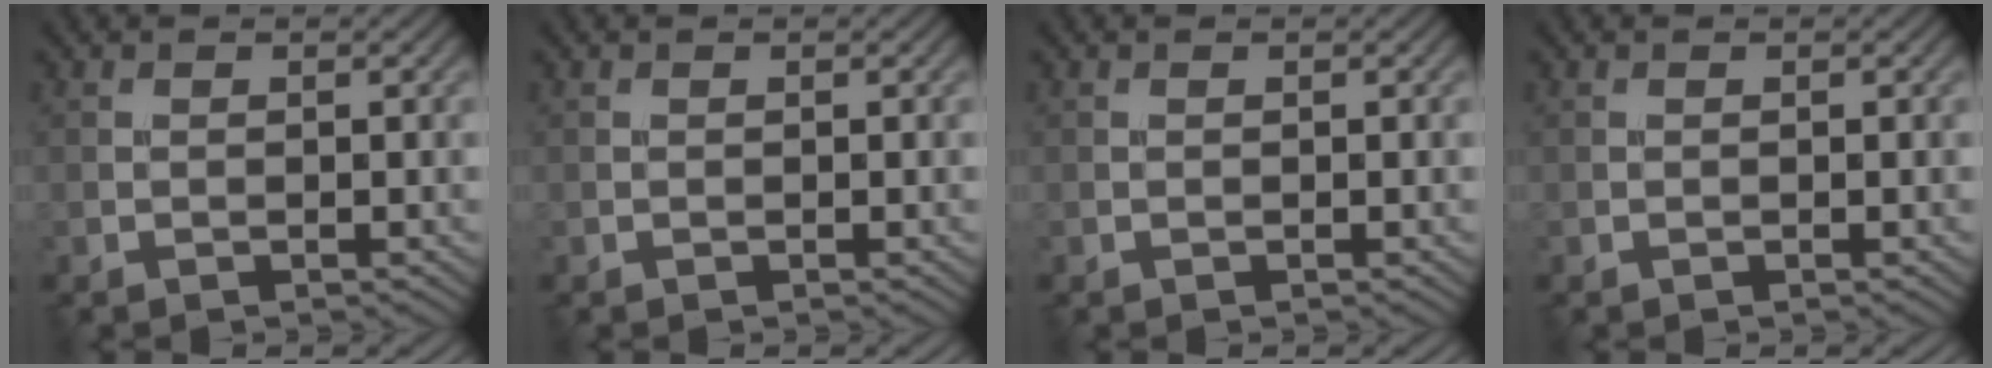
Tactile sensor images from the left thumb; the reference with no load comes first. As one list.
[{"total": 0.0}, {"total": 0.0}, {"total": 0.0}]